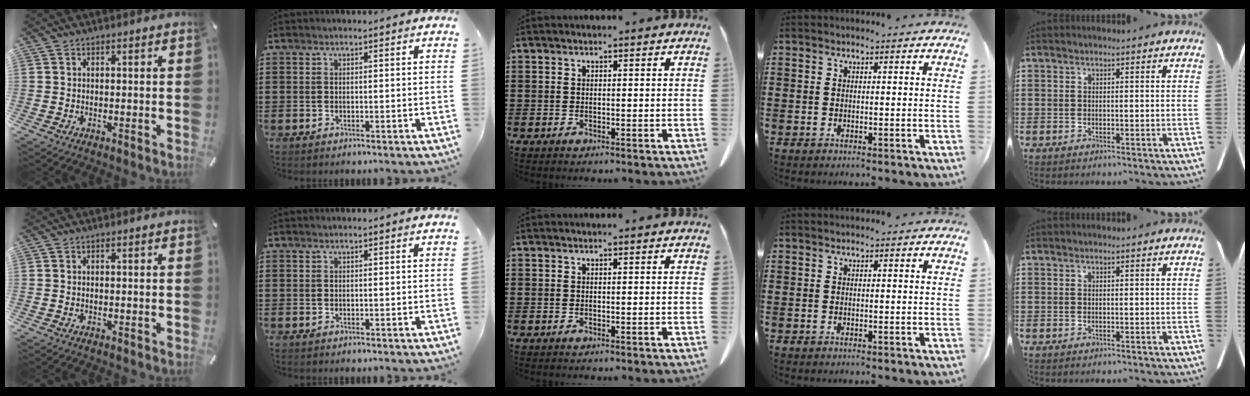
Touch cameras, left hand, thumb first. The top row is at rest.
{}